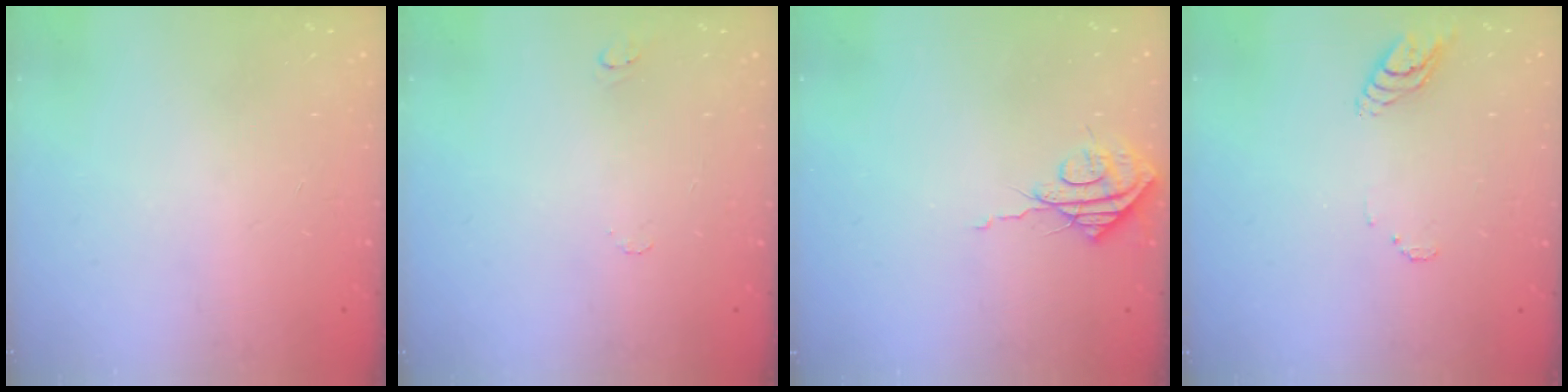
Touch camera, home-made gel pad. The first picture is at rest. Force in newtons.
{"total": 4.9, "press": 4.9, "slide": 0.5}
{"total": 7.4, "press": 7.4, "slide": 0.5}
{"total": 5.8, "press": 5.8, "slide": 0.3}